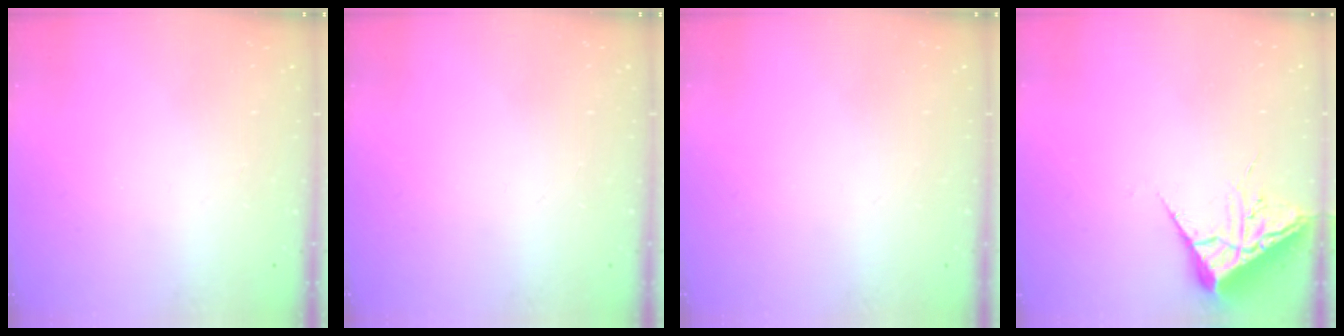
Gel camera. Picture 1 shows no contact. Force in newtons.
{"total": 0.0}
{"total": 0.0}
{"total": 7.0, "press": 7.0, "slide": 0.7}